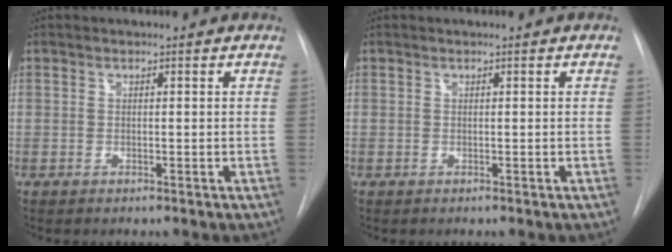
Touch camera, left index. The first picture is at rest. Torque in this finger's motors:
{"motor_torque": [0.00, 0.00, 0.00, 0.00]}